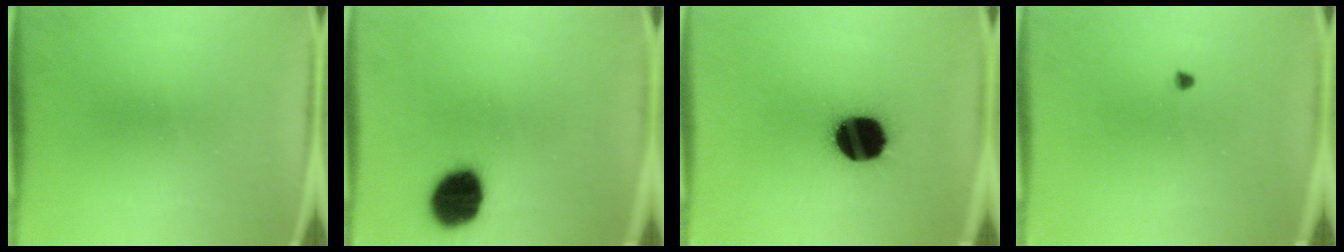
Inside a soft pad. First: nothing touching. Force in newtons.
{"total": 13.2}
{"total": 18.0}
{"total": 0.7}